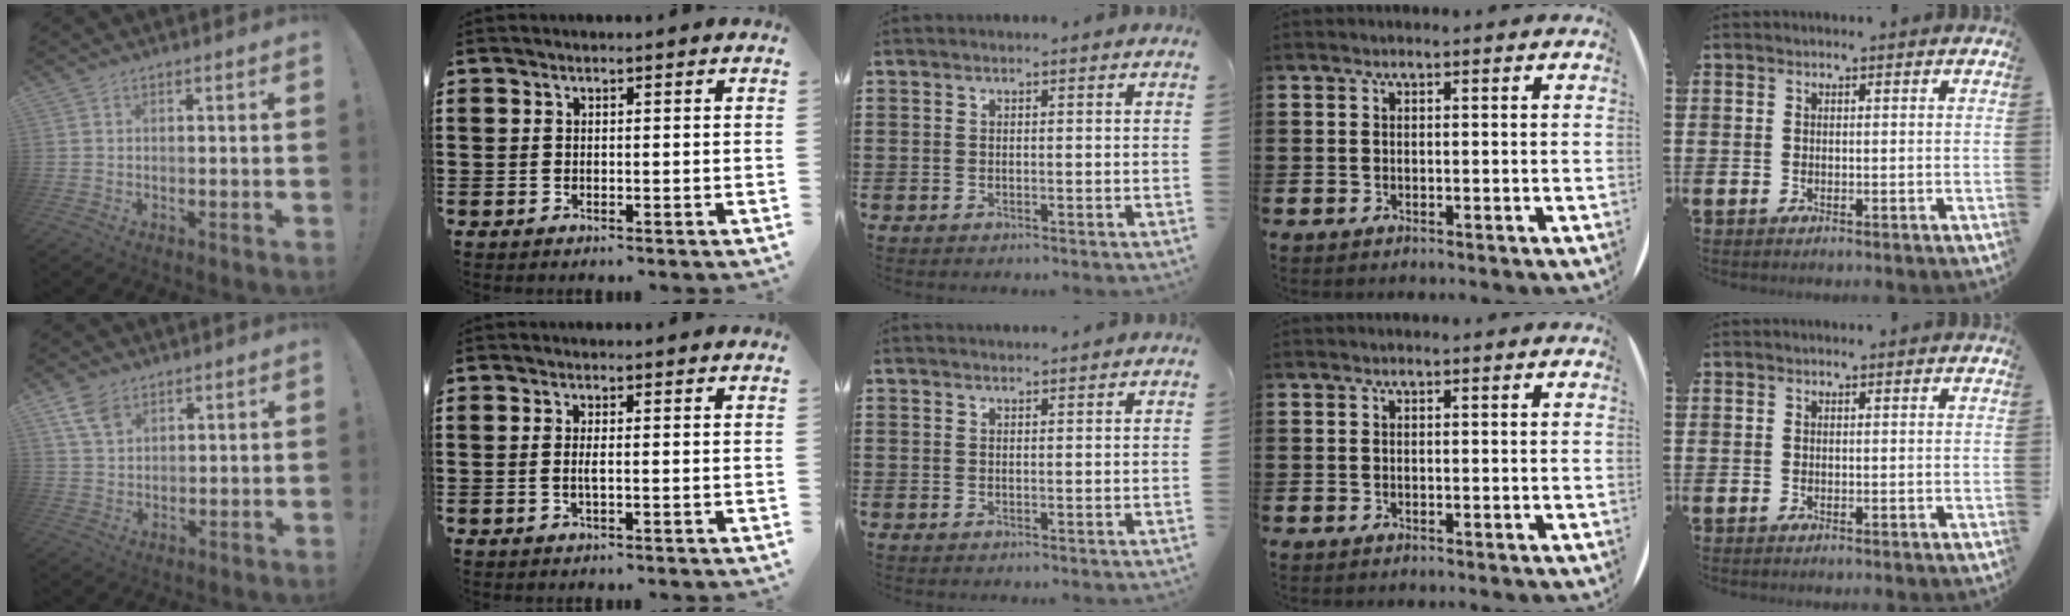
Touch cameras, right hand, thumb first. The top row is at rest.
{"thumb": {"total": 6.7, "force": [4.0, 4.1, 3.5], "torque": [-0.067, -0.011, 0.079]}, "index": {"total": 1.7, "force": [-0.2, 0.3, 1.6], "torque": [-0.039, -0.003, -0.007]}, "middle": {"total": 0.9, "force": [0.9, 0.0, 0.1], "torque": [-0.004, -0.001, 0.018]}}